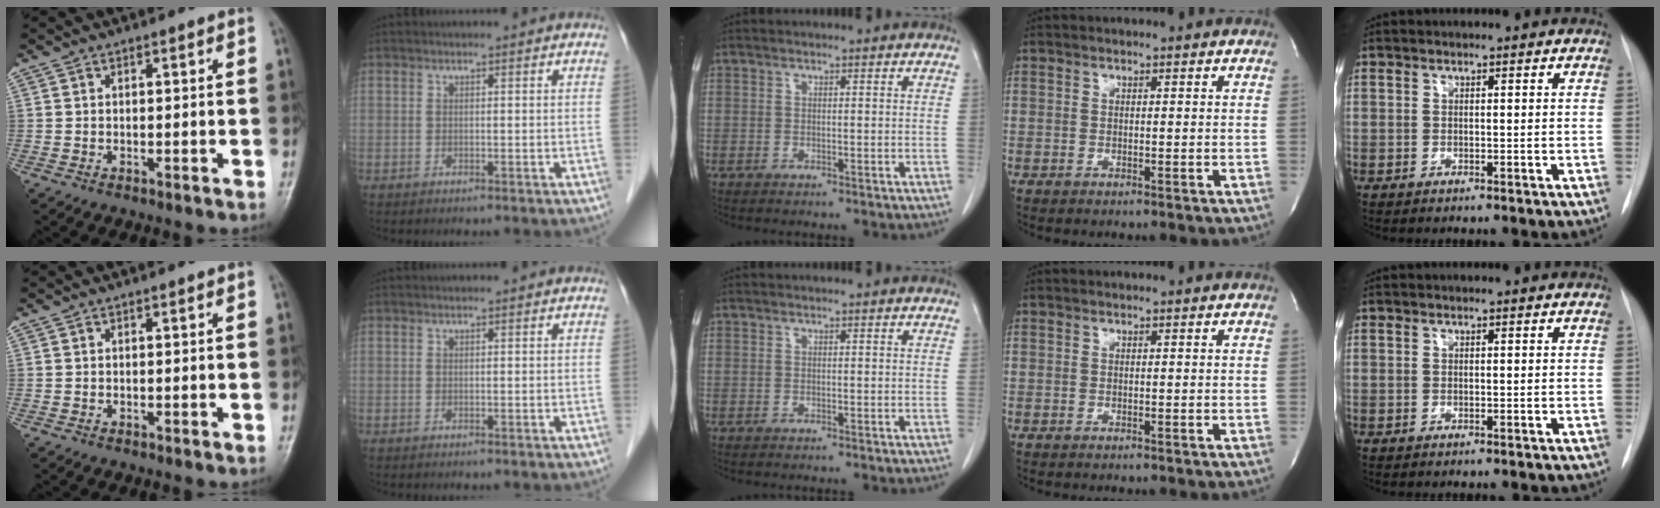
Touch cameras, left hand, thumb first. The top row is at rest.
{}